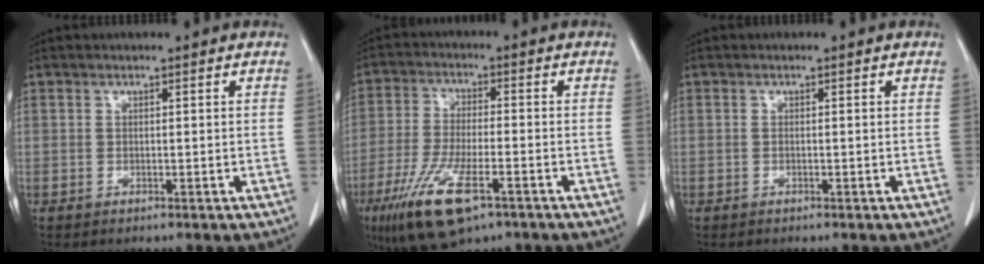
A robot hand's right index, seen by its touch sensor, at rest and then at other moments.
{"total": 12.3, "force": [-6.7, 3.1, 9.8], "torque": [-0.192, -0.025, -0.113]}
{"total": 0.0}